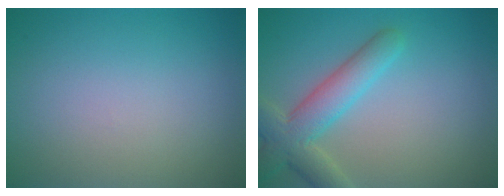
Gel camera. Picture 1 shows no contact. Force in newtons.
{"total": 5.0, "press": 4.9, "slide": 0.3}